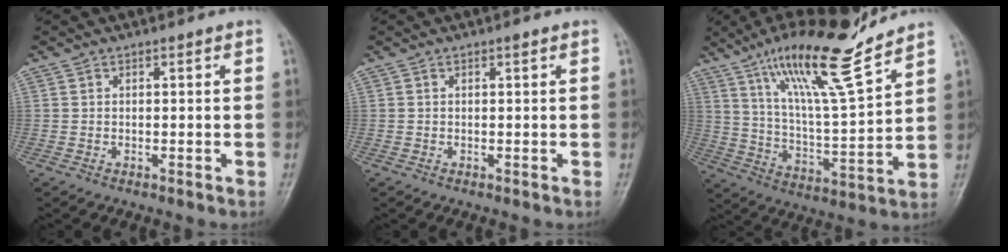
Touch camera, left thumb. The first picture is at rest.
{"total": 0.6, "force": [0.4, 0.1, 0.4], "torque": [-0.006, -0.003, 0.007]}
{"total": 18.5, "force": [13.4, 2.5, 12.4], "torque": [-0.195, -0.073, 0.237]}